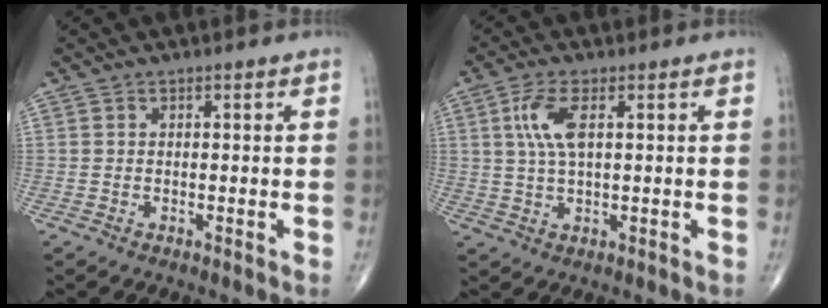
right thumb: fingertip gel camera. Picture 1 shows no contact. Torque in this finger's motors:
{"motor_torque": [0.19, 1.56, 0.30, 0.33, 0.12]}